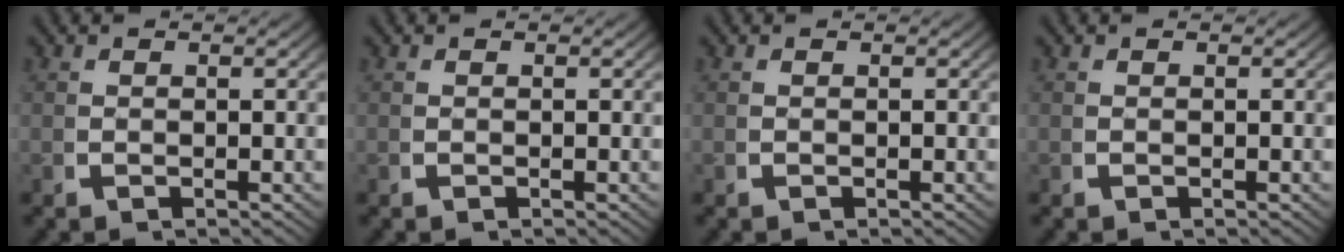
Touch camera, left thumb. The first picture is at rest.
{"total": 0.0}
{"total": 0.0}
{"total": 0.0}